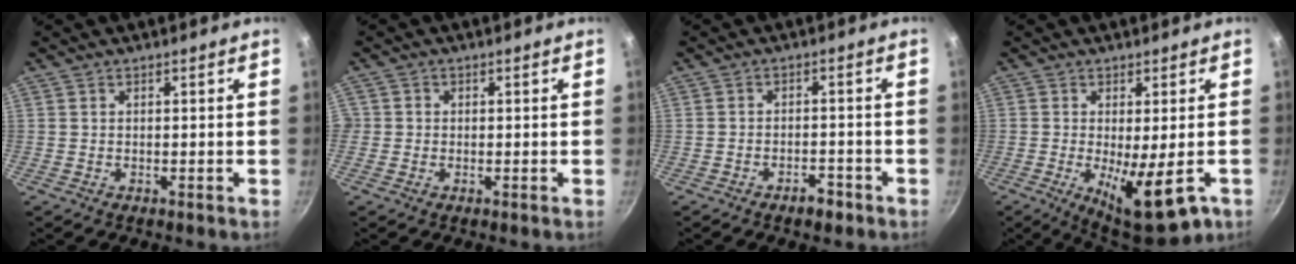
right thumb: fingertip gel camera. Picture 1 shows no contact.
{"total": 1.4, "force": [-0.1, 1.3, 0.3], "torque": [0.004, 0.003, -0.005]}
{"total": 3.5, "force": [-2.4, 1.7, 1.9], "torque": [-0.020, 0.025, -0.030]}
{"total": 11.5, "force": [-3.9, 3.2, 10.4], "torque": [-0.153, -0.017, -0.050]}